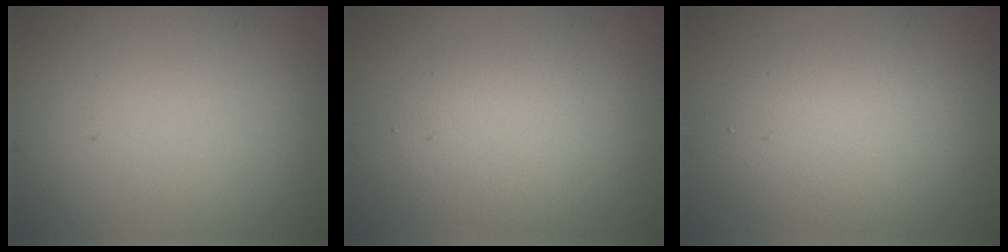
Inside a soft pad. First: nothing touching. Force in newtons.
{"total": 3.0, "press": 3.0, "slide": 0.2}
{"total": 3.5, "press": 3.5, "slide": 0.2}